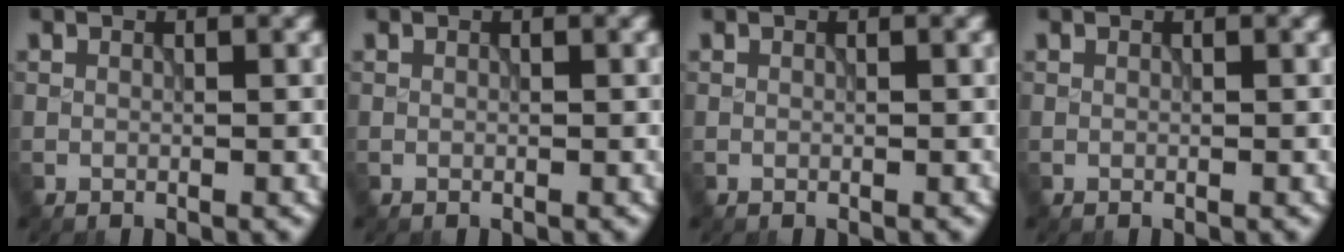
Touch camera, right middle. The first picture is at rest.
{"total": 0.0}
{"total": 0.0}
{"total": 0.0}